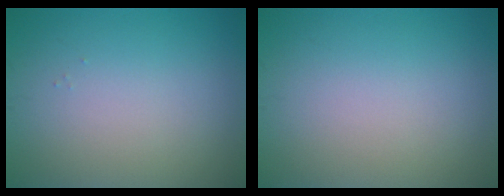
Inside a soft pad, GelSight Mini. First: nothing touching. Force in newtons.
{"total": 0.0}